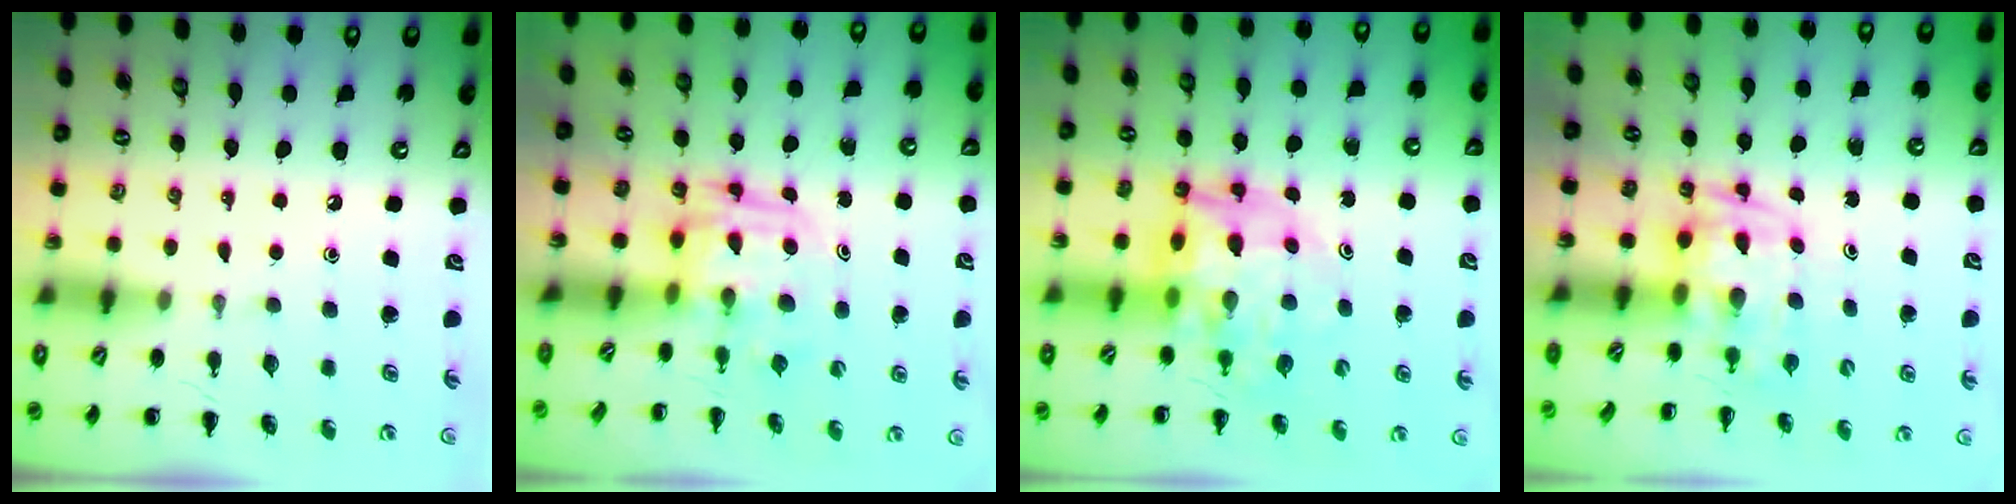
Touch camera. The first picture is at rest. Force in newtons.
{"total": 3.0, "press": 3.0, "slide": 0.5}
{"total": 11.1, "press": 10.6, "slide": 3.6}
{"total": 3.8, "press": 3.7, "slide": 0.8}